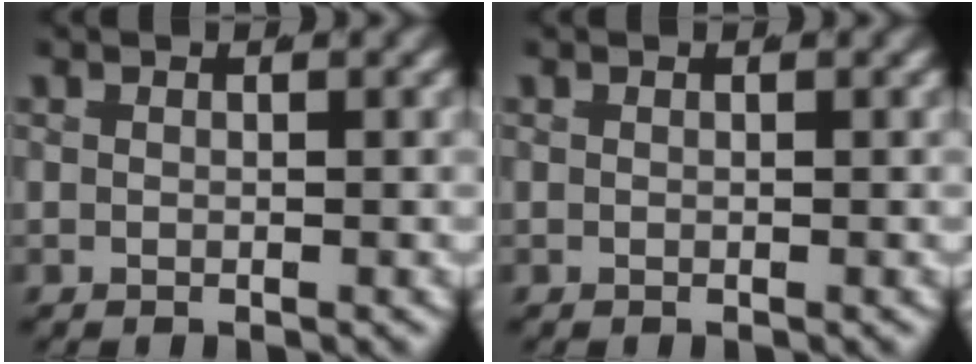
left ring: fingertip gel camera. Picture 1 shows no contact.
{"total": 0.0}